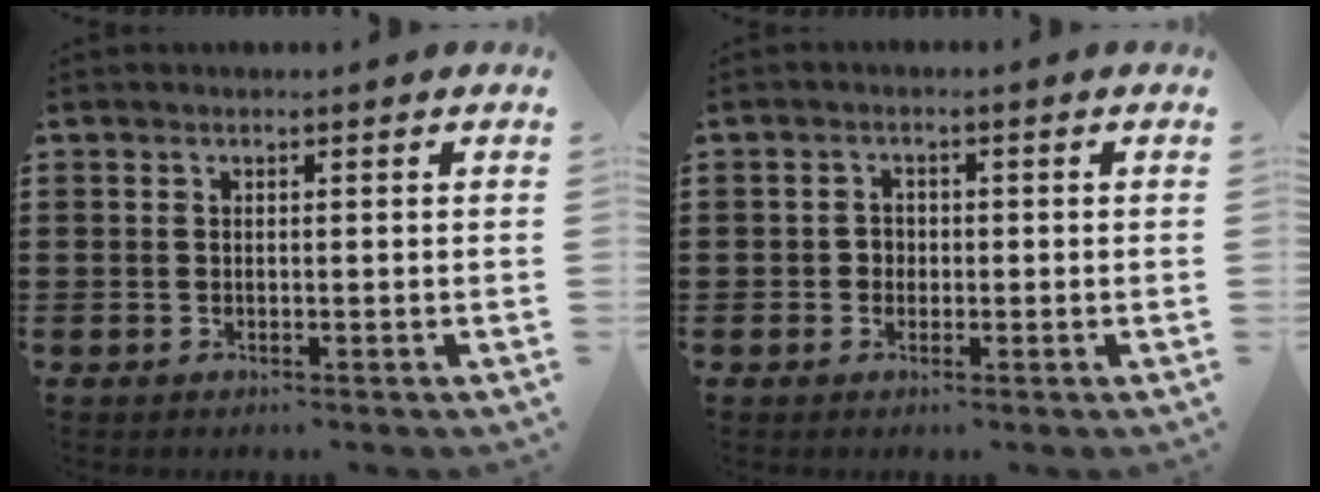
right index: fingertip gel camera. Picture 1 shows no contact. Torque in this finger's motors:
{"motor_torque": [0.21, 0.18, 0.09, 0.03]}